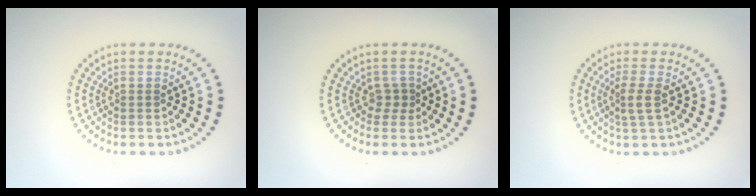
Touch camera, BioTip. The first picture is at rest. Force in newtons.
{"total": 1.1, "press": 0.8, "slide": 0.7}
{"total": 1.8, "press": 1.4, "slide": 1.1}